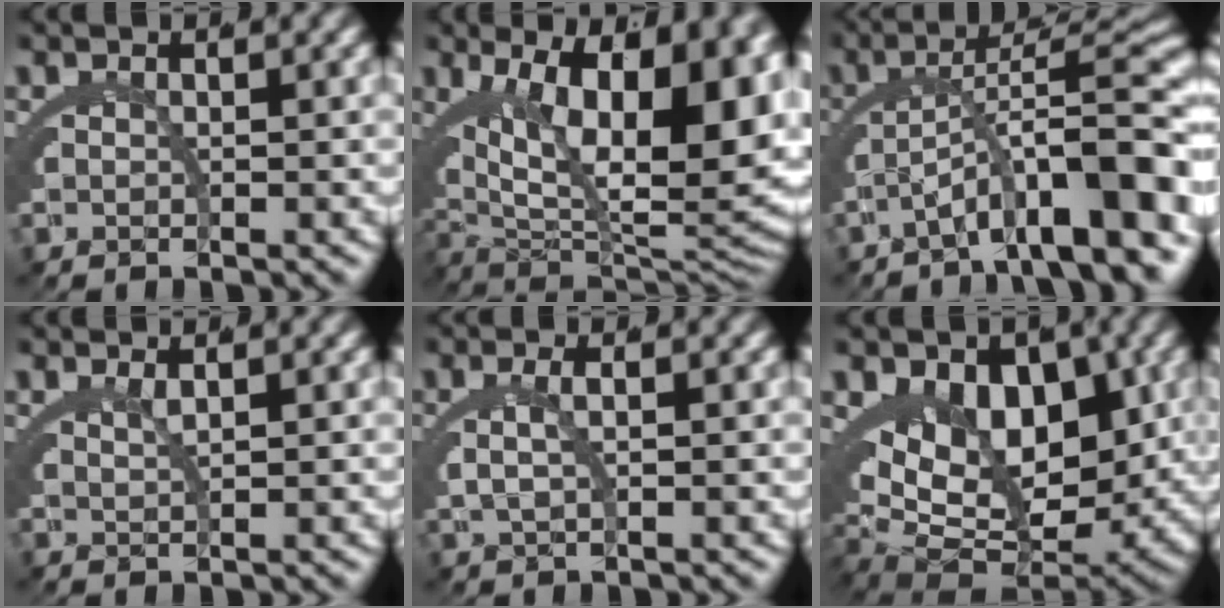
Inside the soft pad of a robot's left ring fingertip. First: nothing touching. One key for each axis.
{"total": 17.2, "fx": 1.9, "fy": 9.2, "fz": 14.4, "tx": -0.198, "ty": -0.022, "tz": 0.051}
{"total": 8.8, "fx": -3.4, "fy": 2.0, "fz": 7.8, "tx": -0.091, "ty": 0.014, "tz": -0.049}
{"total": 1.4, "fx": 0.9, "fy": -1.0, "fz": 0.3, "tx": -0.001, "ty": -0.002, "tz": 0.023}
{"total": 2.1, "fx": 0.3, "fy": 0.6, "fz": 2.0, "tx": -0.044, "ty": 0.003, "tz": 0.006}
{"total": 15.0, "fx": -1.3, "fy": 10.5, "fz": 10.6, "tx": -0.201, "ty": -0.060, "tz": 0.008}